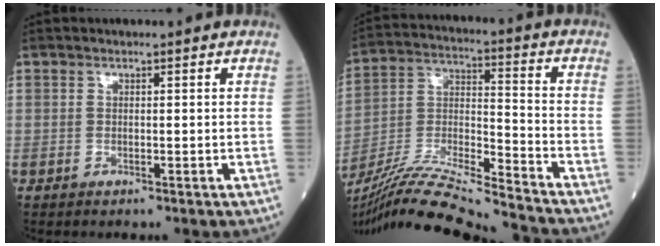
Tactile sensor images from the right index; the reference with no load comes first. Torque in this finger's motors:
{"motor_torque": [0.53, -0.45, 0.39, 0.12]}